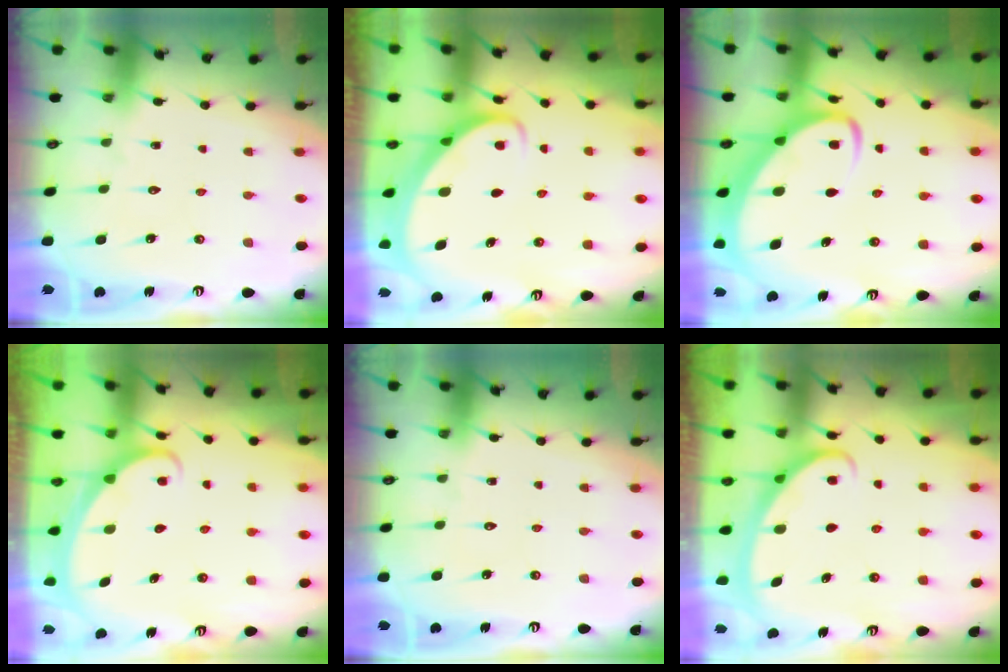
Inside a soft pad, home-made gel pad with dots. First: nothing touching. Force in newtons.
{"total": 2.6, "press": 2.6, "slide": 0.3}
{"total": 5.4, "press": 5.4, "slide": 0.5}
{"total": 1.7, "press": 1.7, "slide": 0.1}
{"total": 0.0}
{"total": 2.8, "press": 2.8, "slide": 0.4}